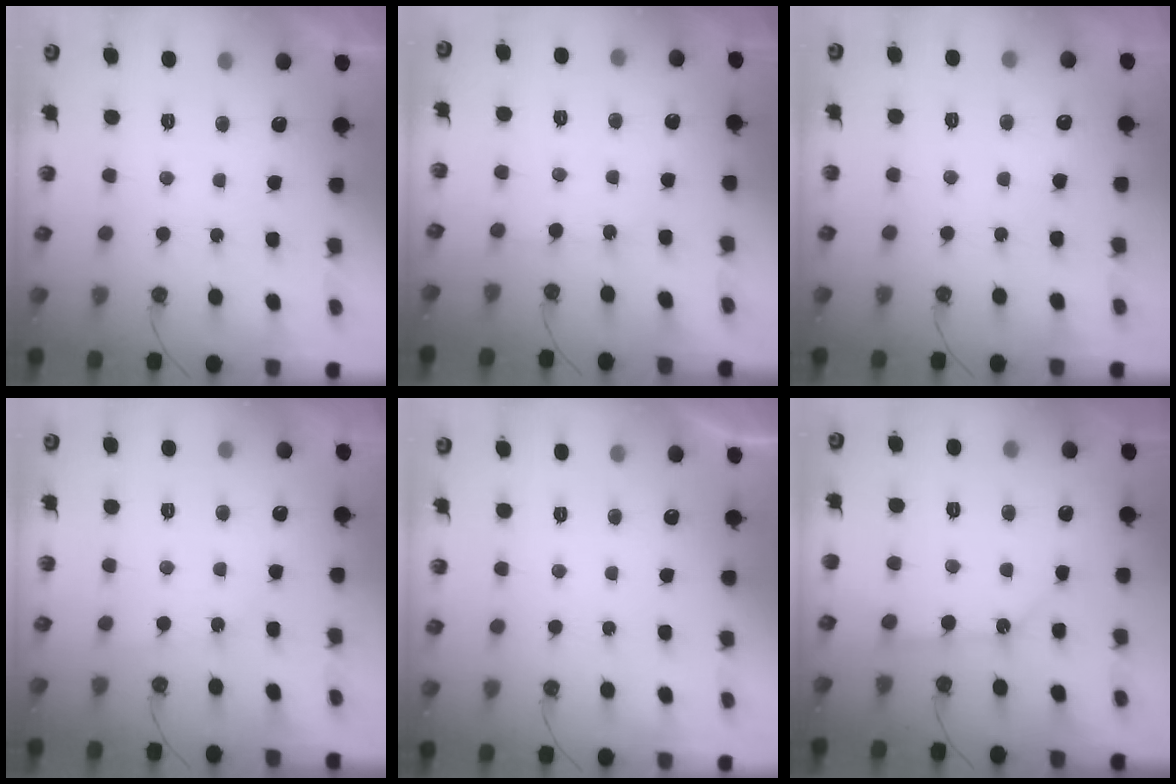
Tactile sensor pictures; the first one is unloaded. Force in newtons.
{"total": 2.4, "press": 2.4, "slide": 0.3}
{"total": 4.3, "press": 4.2, "slide": 0.7}
{"total": 3.2, "press": 3.1, "slide": 0.4}
{"total": 0.0}
{"total": 8.1, "press": 8.1, "slide": 0.3}